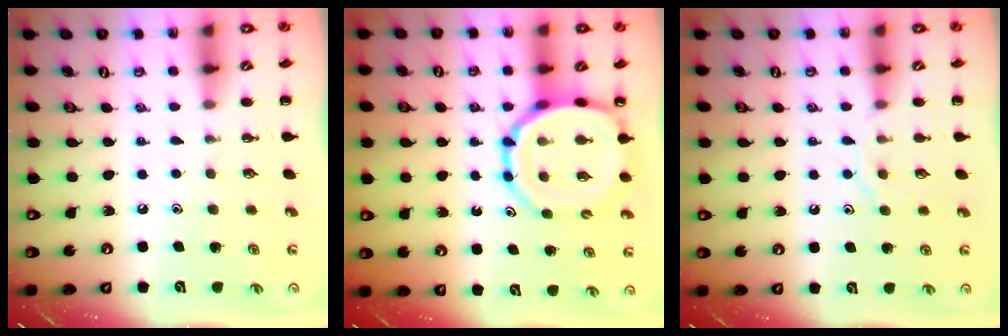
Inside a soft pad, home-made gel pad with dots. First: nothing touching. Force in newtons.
{"total": 12.3, "press": 11.9, "slide": 3.2}
{"total": 6.8, "press": 6.8, "slide": 0.8}